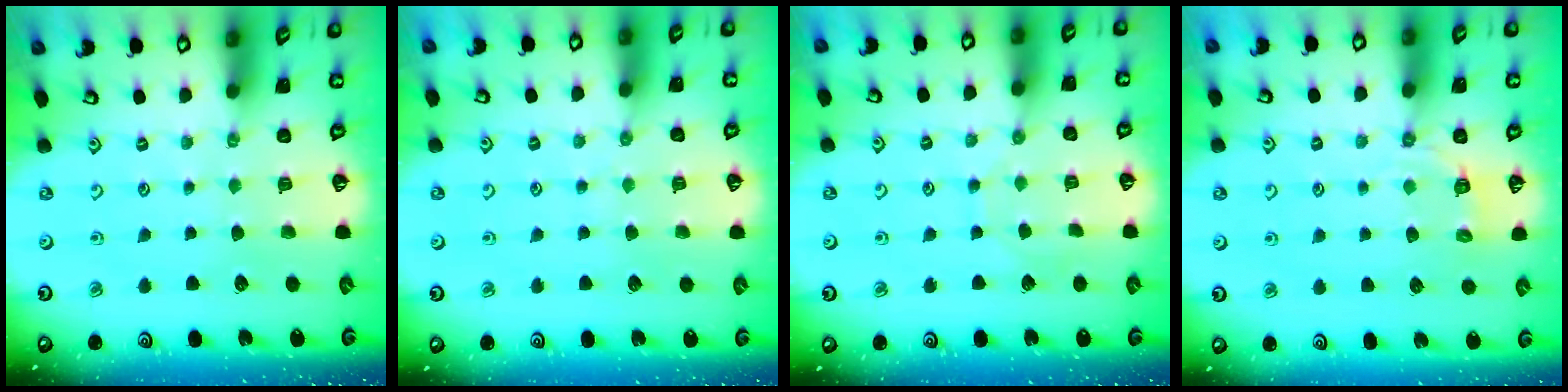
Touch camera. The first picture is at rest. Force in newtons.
{"total": 4.3, "press": 4.3, "slide": 0.3}
{"total": 6.2, "press": 6.2, "slide": 0.6}
{"total": 3.7, "press": 3.0, "slide": 2.1}